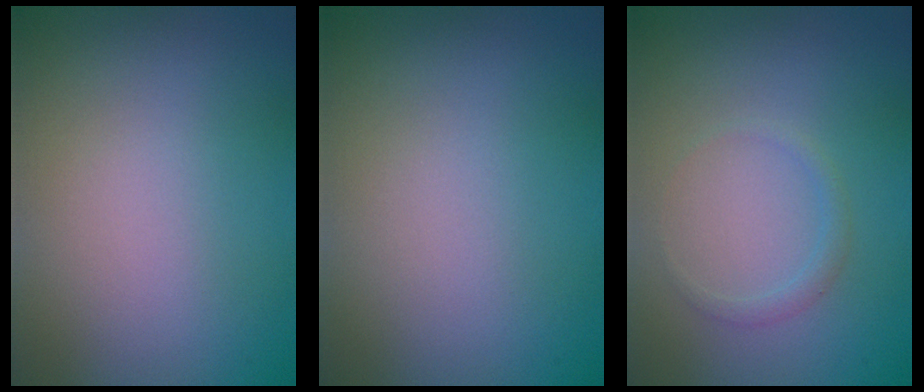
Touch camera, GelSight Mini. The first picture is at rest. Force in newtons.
{"total": 0.0}
{"total": 0.9, "press": 0.9, "slide": 0.1}